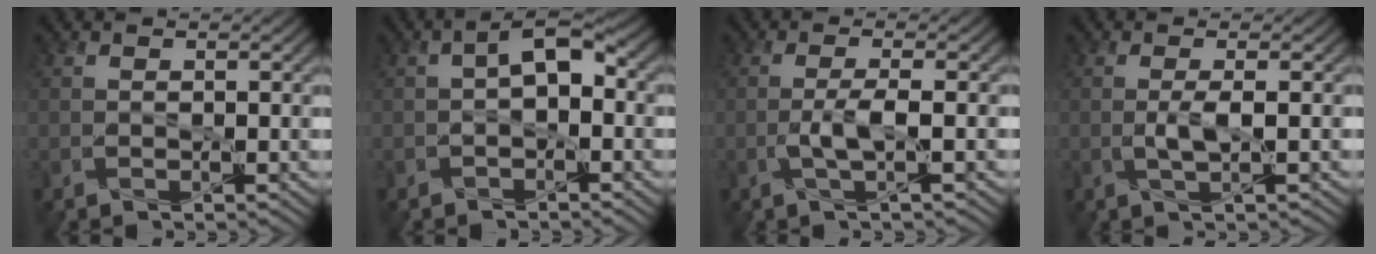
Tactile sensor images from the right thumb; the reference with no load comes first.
{"total": 3.9, "force": [-0.1, 2.2, 3.3], "torque": [-0.055, 0.004, -0.005]}
{"total": 3.0, "force": [-0.7, 0.5, 2.9], "torque": [-0.059, 0.007, -0.021]}
{"total": 2.2, "force": [-0.1, 0.3, 2.1], "torque": [-0.046, 0.002, -0.004]}